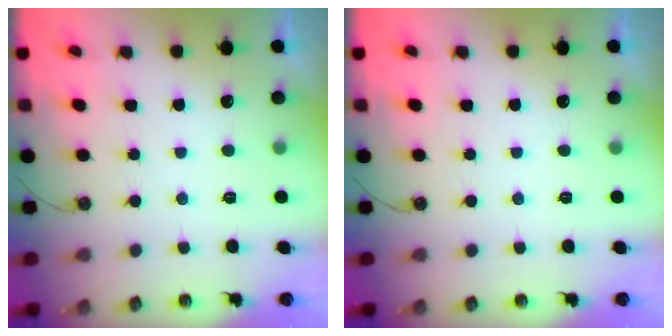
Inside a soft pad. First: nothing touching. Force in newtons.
{"total": 0.0}